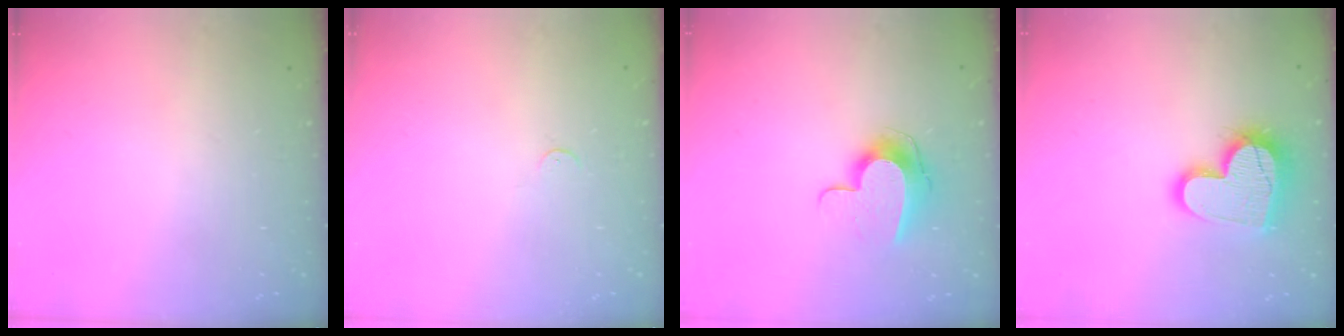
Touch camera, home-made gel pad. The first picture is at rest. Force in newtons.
{"total": 3.2, "press": 3.2, "slide": 0.2}
{"total": 9.9, "press": 9.9, "slide": 0.4}
{"total": 16.5, "press": 16.5, "slide": 1.1}